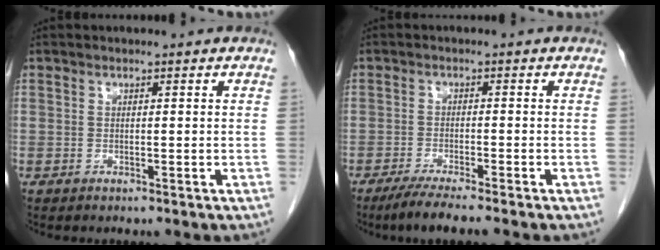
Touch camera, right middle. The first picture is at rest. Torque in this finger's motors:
{"motor_torque": [0.50, -0.38, 0.04, 0.03]}